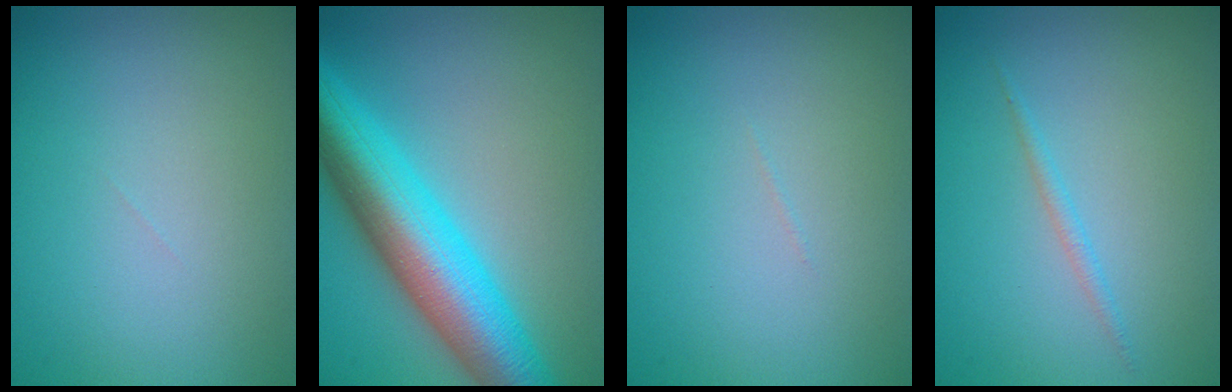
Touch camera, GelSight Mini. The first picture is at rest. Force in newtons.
{"total": 10.6, "press": 10.6, "slide": 0.2}
{"total": 0.0}
{"total": 0.9, "press": 0.9, "slide": 0.1}